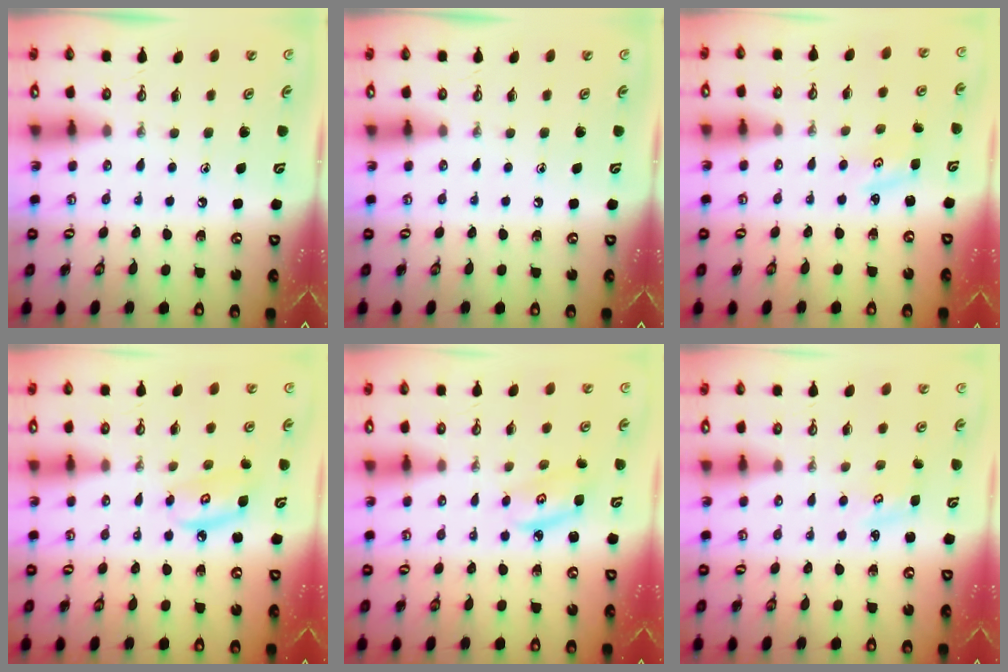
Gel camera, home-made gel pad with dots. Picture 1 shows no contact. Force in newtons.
{"total": 0.0}
{"total": 2.3, "press": 2.2, "slide": 0.4}
{"total": 5.8, "press": 5.8, "slide": 0.4}
{"total": 4.3, "press": 4.3, "slide": 0.3}
{"total": 2.6, "press": 2.6, "slide": 0.3}